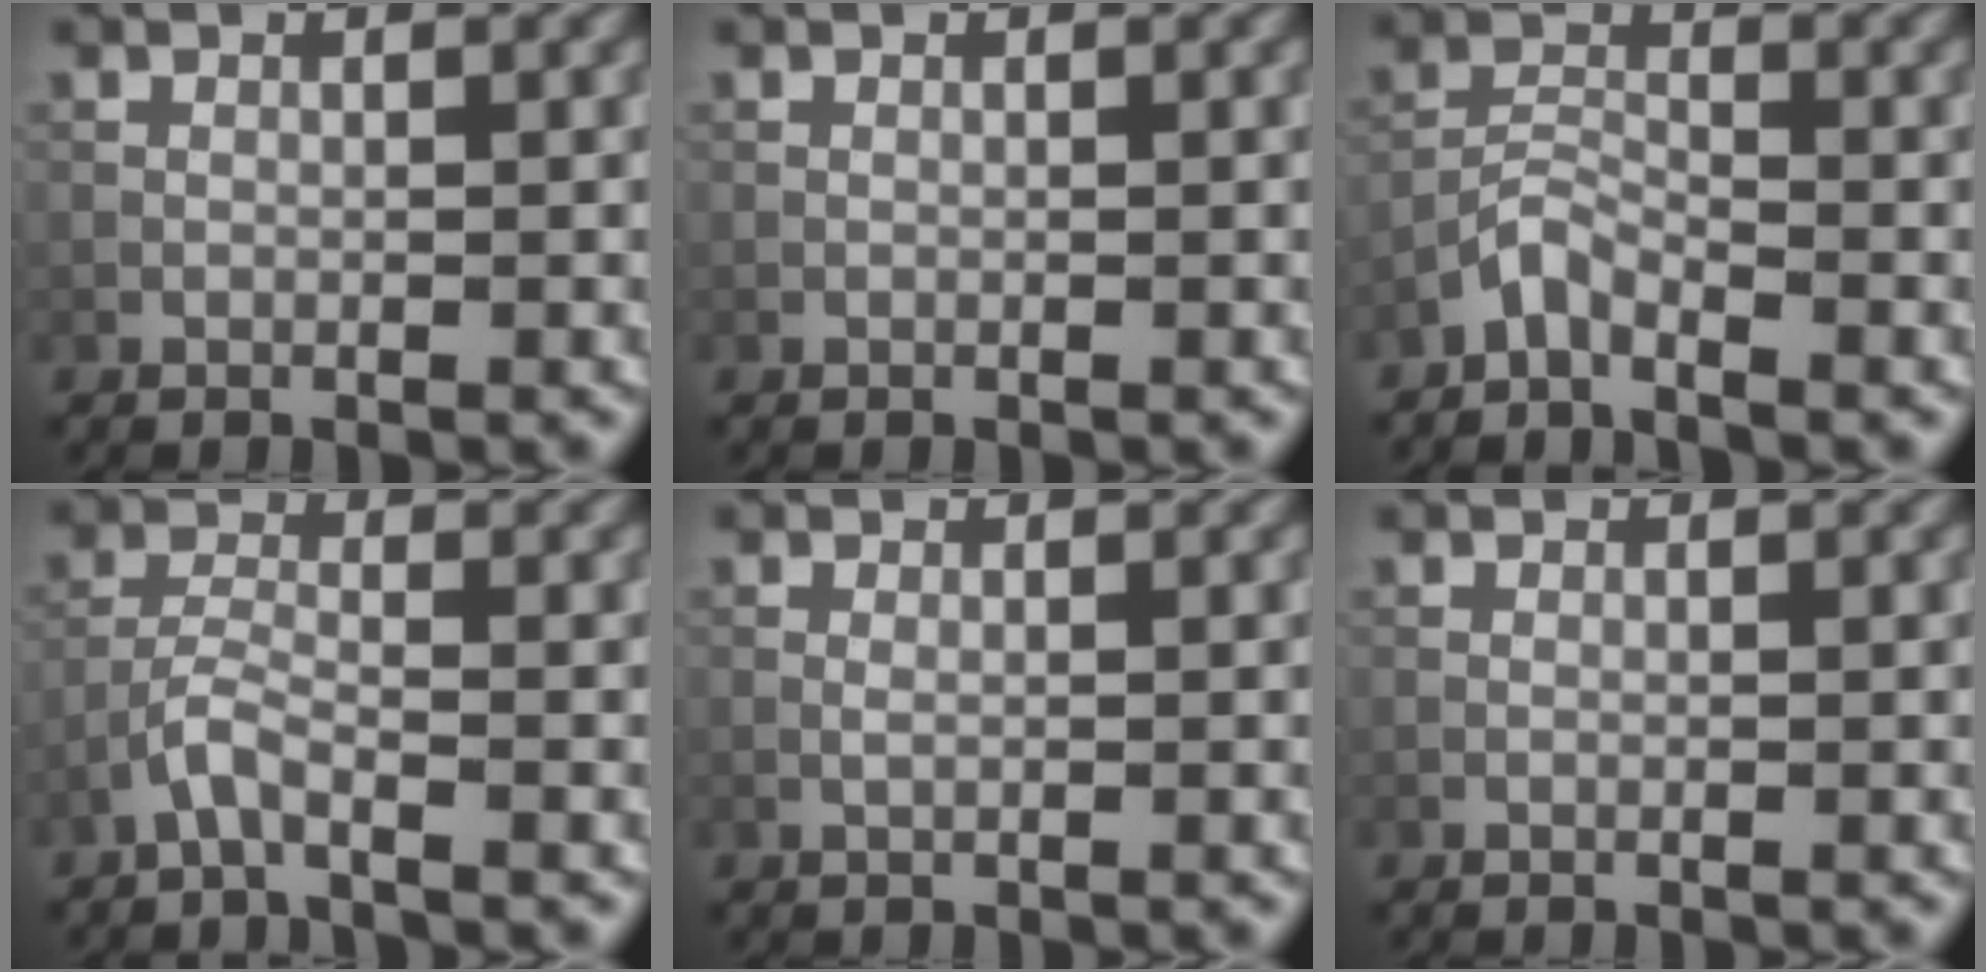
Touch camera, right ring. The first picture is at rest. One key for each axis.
{"total": 0.0}
{"total": 2.4, "fx": -2.1, "fy": 0.6, "fz": 1.0, "tx": -0.020, "ty": 0.009, "tz": -0.049}
{"total": 2.5, "fx": -1.8, "fy": 0.5, "fz": 1.7, "tx": -0.037, "ty": 0.006, "tz": -0.046}
{"total": 0.5, "fx": -0.1, "fy": 0.1, "fz": 0.5, "tx": -0.012, "ty": 0.000, "tz": -0.002}
{"total": 0.0}